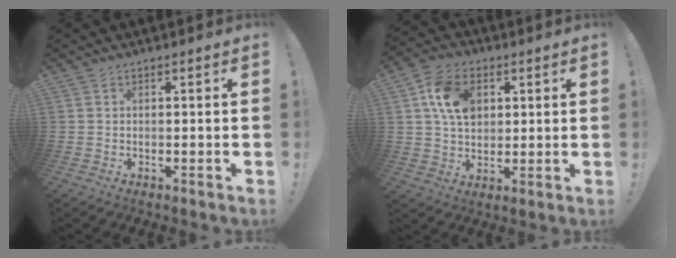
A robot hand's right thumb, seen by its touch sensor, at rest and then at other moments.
{"total": 12.8, "force": [3.9, 9.3, 7.8], "torque": [-0.125, 0.003, 0.076]}